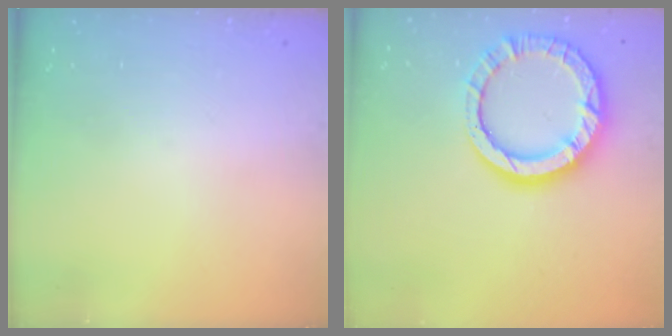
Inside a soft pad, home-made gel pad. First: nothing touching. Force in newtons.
{"total": 13.7, "press": 13.6, "slide": 1.4}